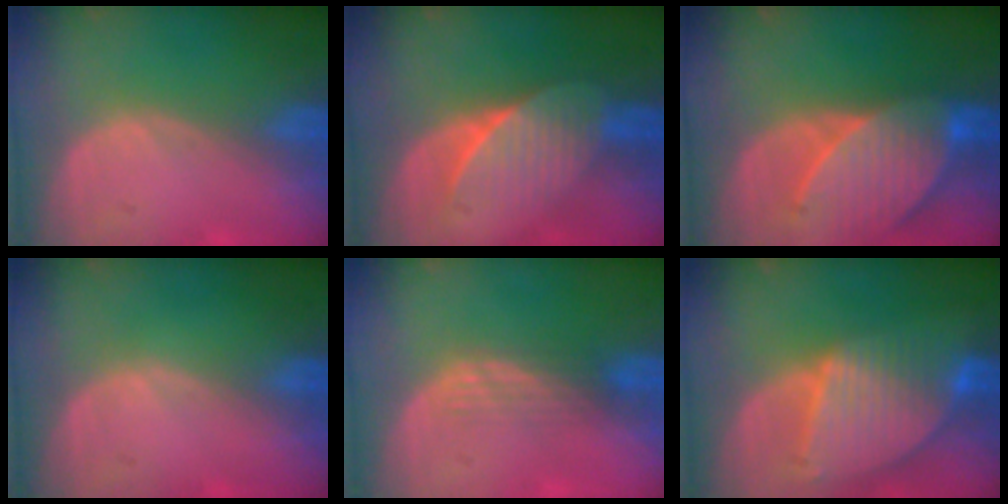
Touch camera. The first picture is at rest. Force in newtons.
{"total": 7.2, "press": 6.4, "slide": 3.3}
{"total": 9.6, "press": 8.7, "slide": 4.0}
{"total": 0.0}
{"total": 2.9, "press": 2.5, "slide": 1.5}
{"total": 9.4, "press": 8.1, "slide": 4.9}